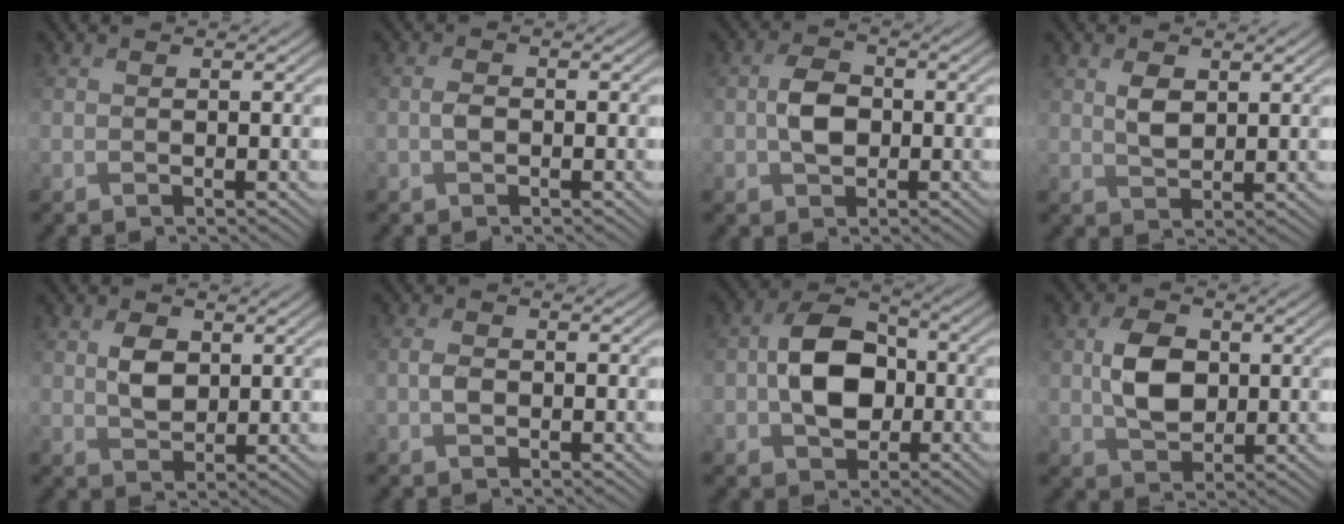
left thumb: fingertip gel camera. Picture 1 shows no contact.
{"total": 1.4, "force": [-0.5, 0.8, 1.0], "torque": [-0.020, 0.003, -0.012]}
{"total": 4.0, "force": [-0.5, 2.9, 2.7], "torque": [-0.057, 0.001, -0.015]}
{"total": 2.8, "force": [1.1, 1.7, 2.0], "torque": [-0.044, -0.004, 0.025]}
{"total": 3.5, "force": [1.1, 2.3, 2.4], "torque": [-0.053, -0.001, 0.022]}
{"total": 1.4, "force": [-0.5, 0.9, 1.0], "torque": [-0.024, 0.002, -0.011]}
{"total": 8.6, "force": [-0.9, 6.3, 5.8], "torque": [-0.112, 0.006, -0.027]}
{"total": 5.6, "force": [0.6, 4.0, 4.0], "torque": [-0.085, -0.001, 0.009]}